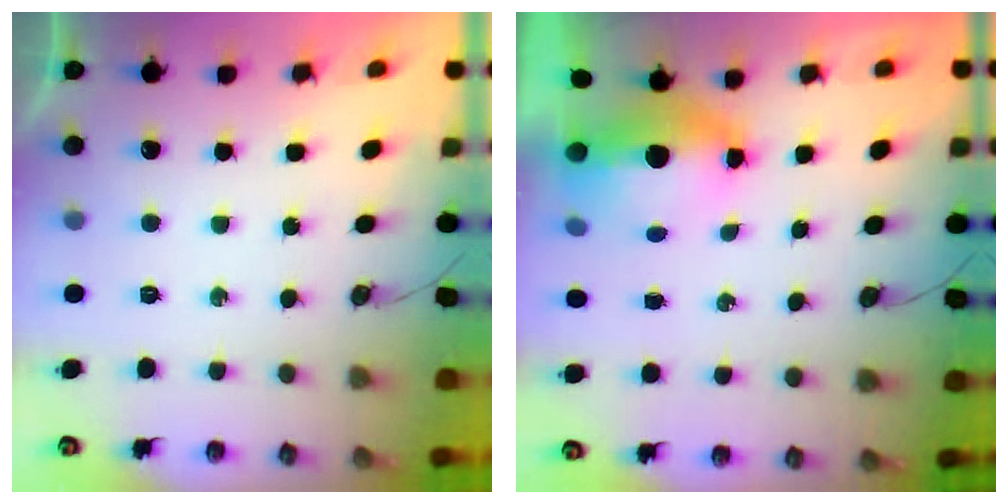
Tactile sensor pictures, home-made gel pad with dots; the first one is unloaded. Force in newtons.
{"total": 6.6, "press": 6.5, "slide": 1.1}